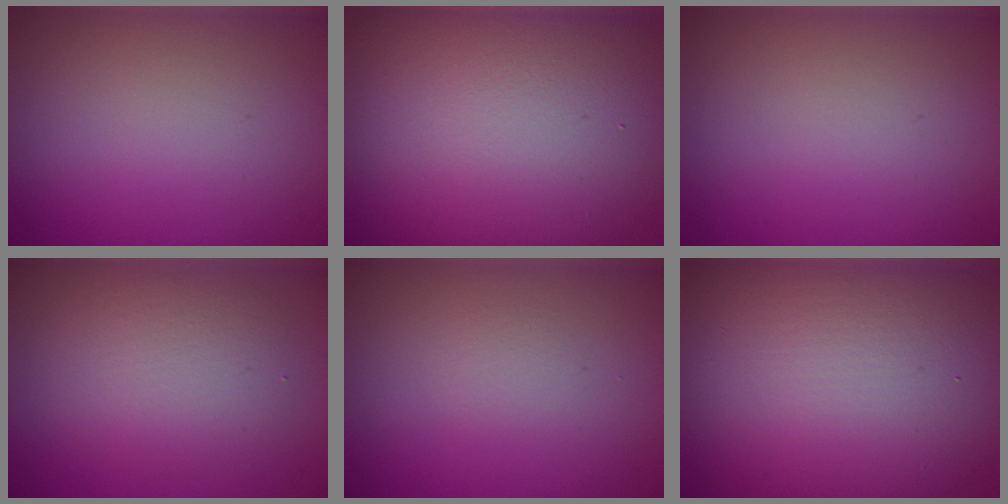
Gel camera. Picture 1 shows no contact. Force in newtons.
{"total": 16.9, "press": 16.9, "slide": 0.6}
{"total": 0.0}
{"total": 4.0, "press": 4.0, "slide": 0.2}
{"total": 0.8, "press": 0.8, "slide": 0.1}
{"total": 15.7, "press": 15.7, "slide": 0.8}